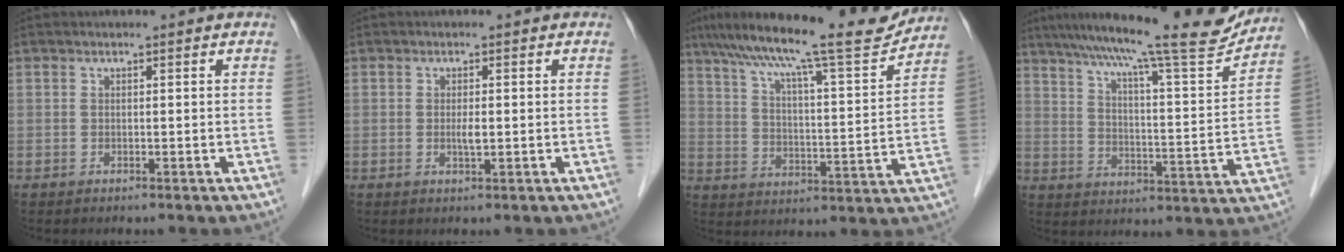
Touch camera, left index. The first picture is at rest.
{"total": 1.5, "force": [-0.2, 0.3, 1.5], "torque": [-0.029, -0.005, -0.003]}
{"total": 18.5, "force": [15.8, 1.4, 9.6], "torque": [-0.163, 0.007, 0.234]}
{"total": 20.7, "force": [18.1, 1.1, 10.1], "torque": [-0.166, -0.019, 0.252]}